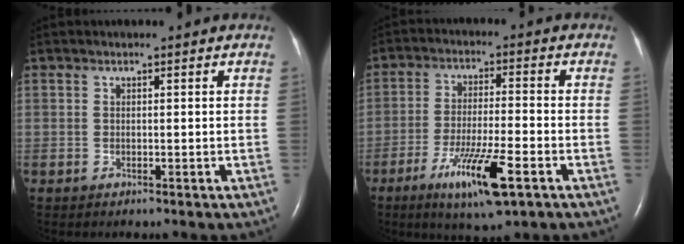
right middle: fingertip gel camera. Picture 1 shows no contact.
{"total": 10.7, "force": [-5.5, 1.1, 9.1], "torque": [-0.169, -0.024, -0.092]}